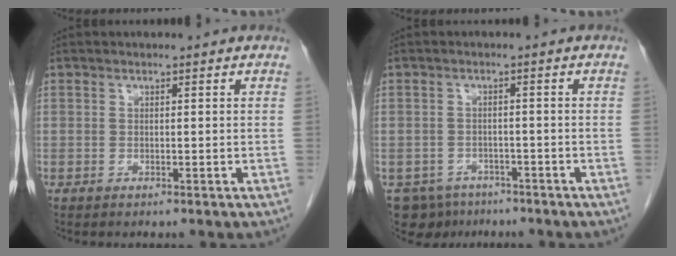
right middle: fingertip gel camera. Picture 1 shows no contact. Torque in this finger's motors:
{"motor_torque": [-0.01, 0.02, -0.08, 0.00]}